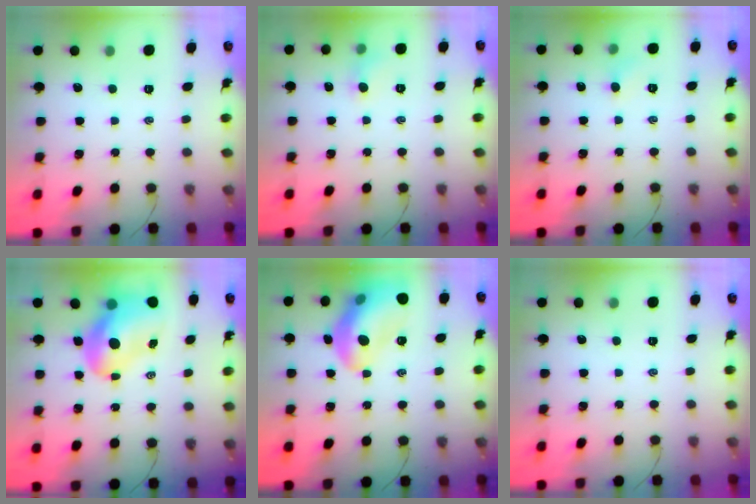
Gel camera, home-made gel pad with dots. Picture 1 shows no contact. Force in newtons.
{"total": 4.3, "press": 4.0, "slide": 1.4}
{"total": 4.1, "press": 3.9, "slide": 1.2}
{"total": 12.2, "press": 11.7, "slide": 3.6}
{"total": 15.7, "press": 15.6, "slide": 1.9}
{"total": 0.0}